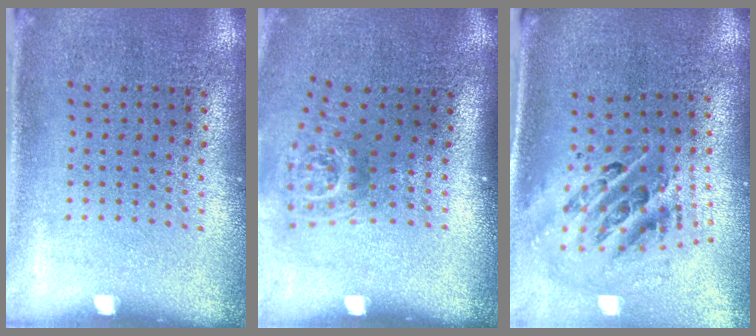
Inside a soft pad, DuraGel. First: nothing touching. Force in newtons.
{"total": 1.8, "press": 1.2, "slide": 1.3}
{"total": 1.7, "press": 1.4, "slide": 1.1}